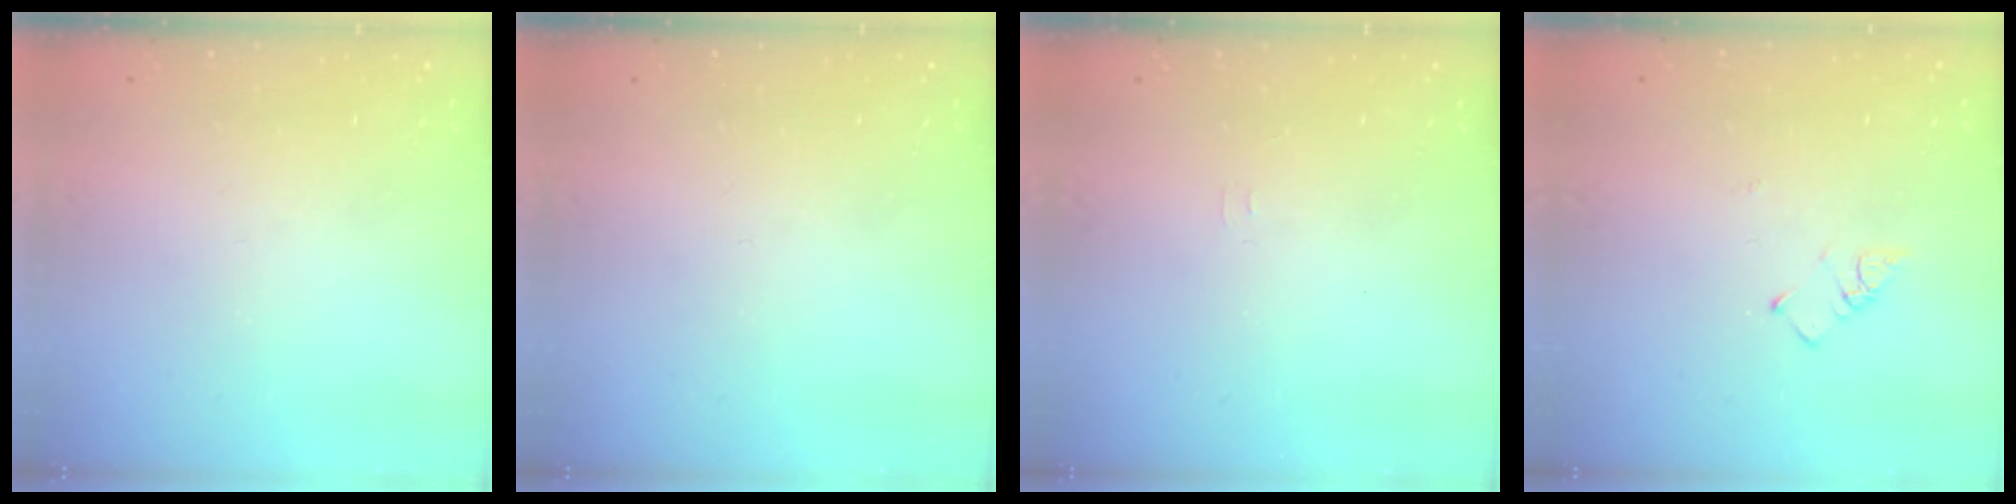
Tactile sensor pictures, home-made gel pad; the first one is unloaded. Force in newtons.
{"total": 0.0}
{"total": 3.4, "press": 3.3, "slide": 0.4}
{"total": 2.6, "press": 2.6, "slide": 0.5}